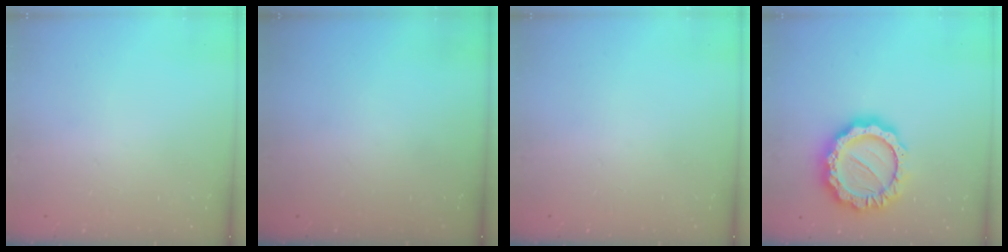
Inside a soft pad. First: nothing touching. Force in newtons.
{"total": 0.0}
{"total": 0.0}
{"total": 16.9, "press": 16.9, "slide": 1.5}